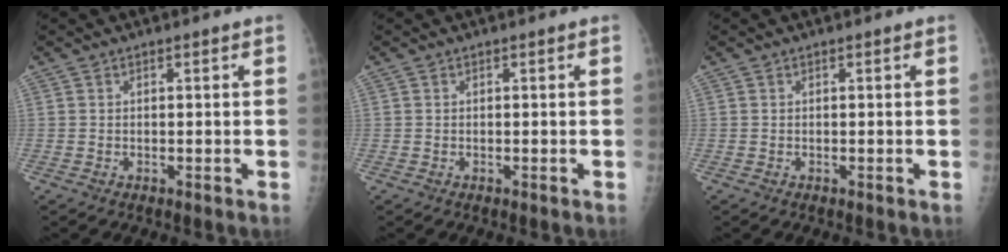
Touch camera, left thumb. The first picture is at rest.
{"total": 0.0}
{"total": 0.0}